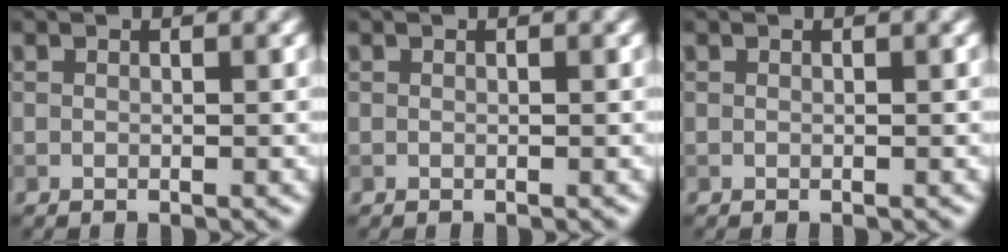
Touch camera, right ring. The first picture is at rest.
{"total": 0.0}
{"total": 0.0}